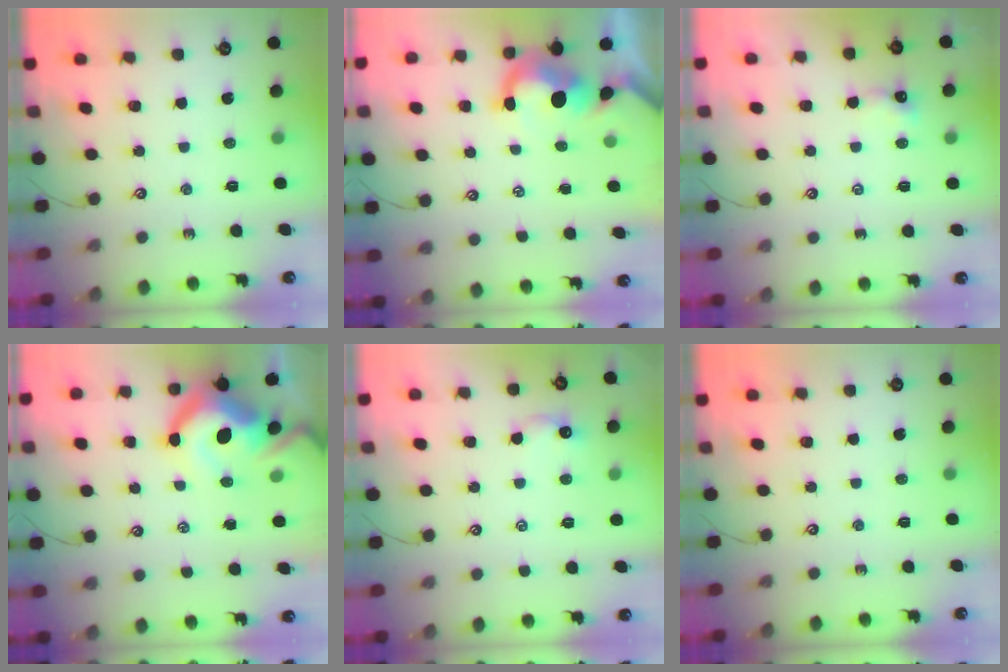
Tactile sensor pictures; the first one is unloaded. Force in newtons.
{"total": 2.8, "press": 2.6, "slide": 0.9}
{"total": 0.8, "press": 0.8, "slide": 0.3}
{"total": 15.0, "press": 14.8, "slide": 2.2}
{"total": 0.8, "press": 0.6, "slide": 0.5}
{"total": 0.0}